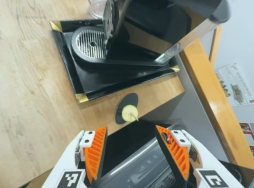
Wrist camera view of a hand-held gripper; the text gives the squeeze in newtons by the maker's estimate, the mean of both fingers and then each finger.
{"total": 0.0}